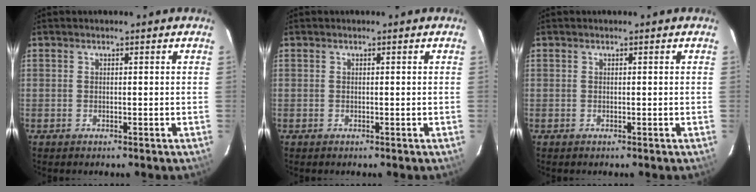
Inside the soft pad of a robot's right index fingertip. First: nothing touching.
{"total": 0.0}
{"total": 0.0}